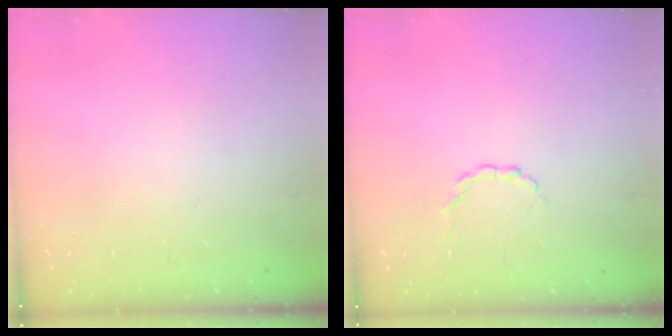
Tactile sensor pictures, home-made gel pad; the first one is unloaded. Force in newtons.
{"total": 2.5, "press": 2.4, "slide": 0.6}